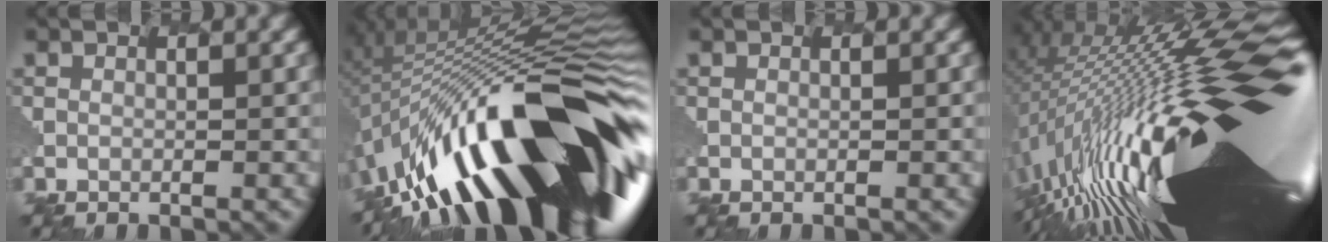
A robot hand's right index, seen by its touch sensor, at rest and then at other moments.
{"total": 17.6, "force": [-6.8, 6.5, 14.8], "torque": [-0.217, 0.013, -0.126]}
{"total": 0.0}
{"total": 19.5, "force": [2.0, 4.5, 18.8], "torque": [-0.327, 0.009, 0.019]}